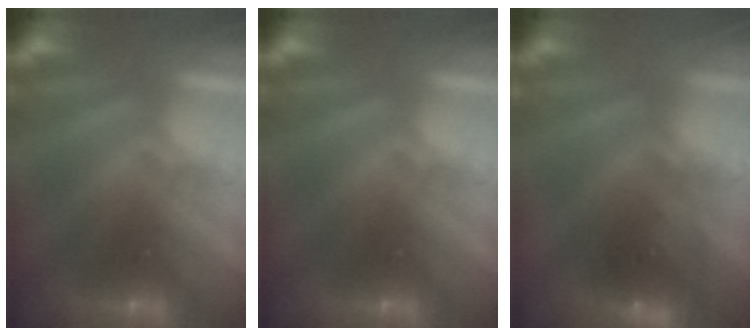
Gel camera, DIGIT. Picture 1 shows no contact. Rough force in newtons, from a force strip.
{"total": 0.0}
{"total": 8.0}